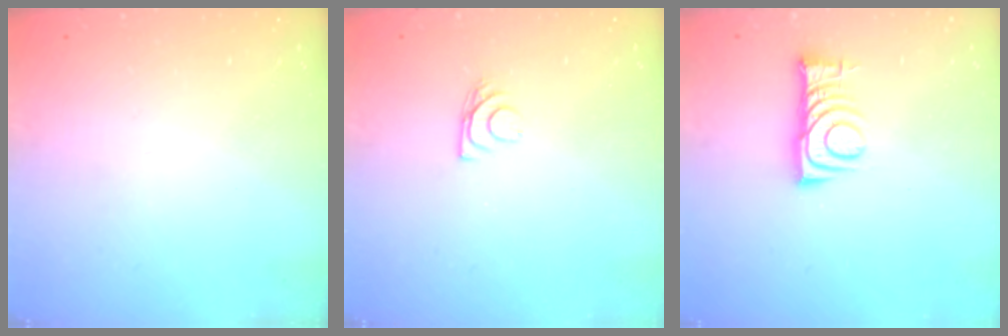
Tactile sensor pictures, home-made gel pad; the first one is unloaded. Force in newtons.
{"total": 7.2, "press": 7.2, "slide": 0.6}
{"total": 8.3, "press": 8.3, "slide": 0.8}